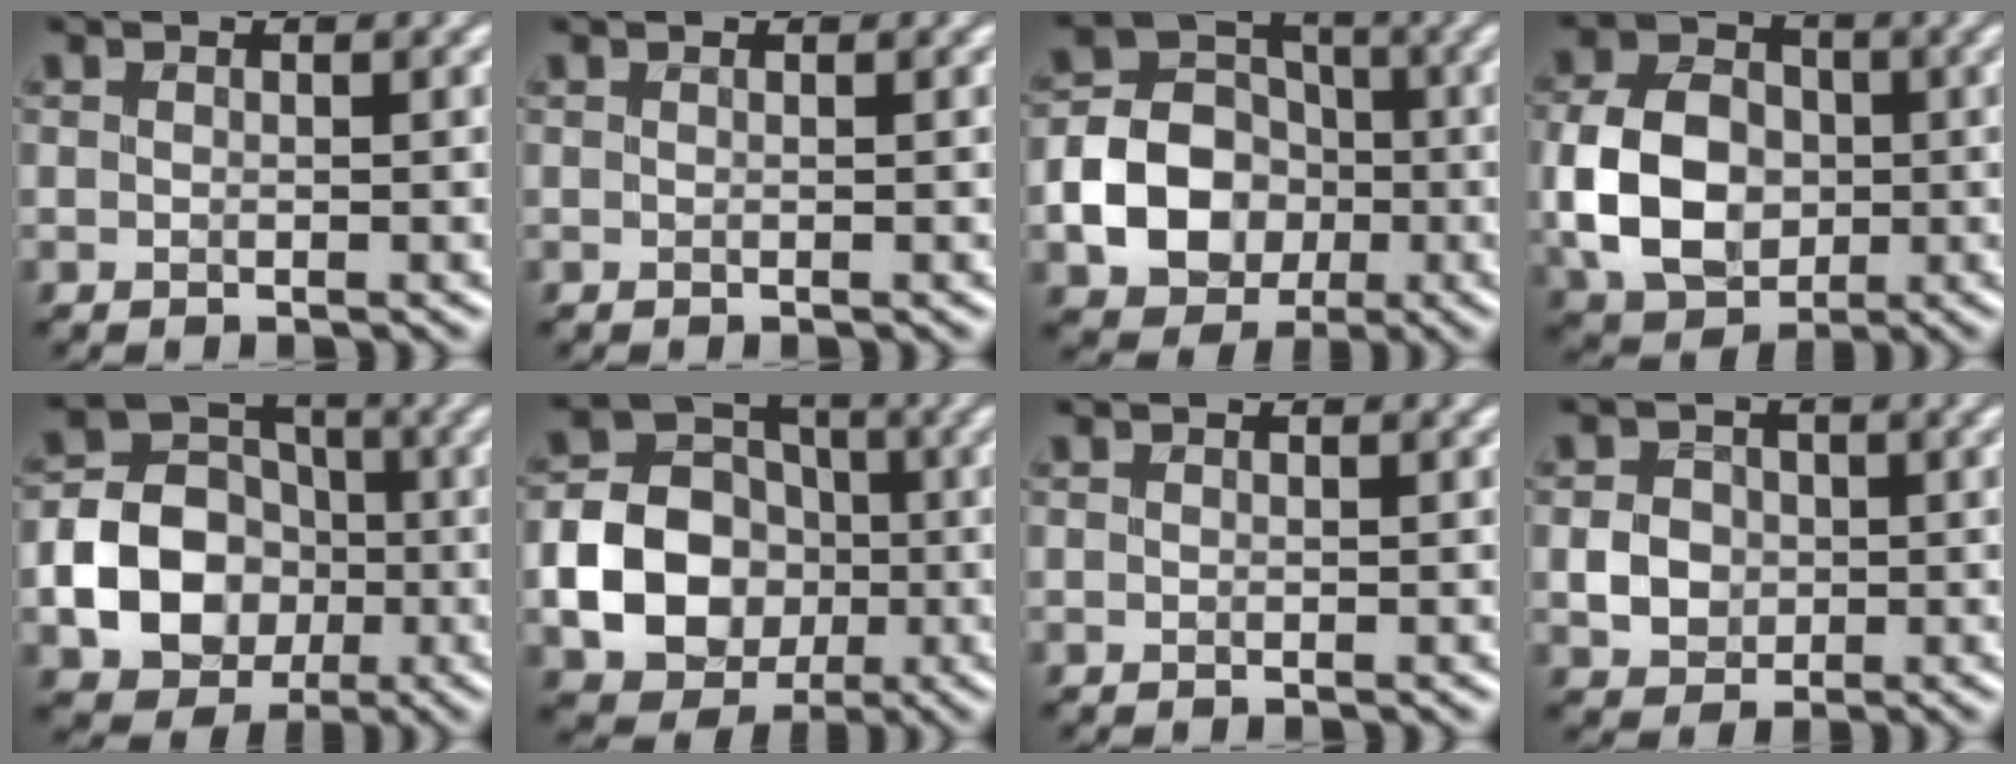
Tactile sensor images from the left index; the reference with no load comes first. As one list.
[{"total": 0.0}, {"total": 8.0, "force": [-2.2, 6.4, 4.4], "torque": [-0.067, 0.001, -0.050]}, {"total": 8.3, "force": [-1.0, 6.3, 5.3], "torque": [-0.115, 0.005, -0.024]}, {"total": 8.9, "force": [-2.2, 7.2, 4.8], "torque": [-0.073, -0.004, -0.056]}, {"total": 10.5, "force": [-2.2, 8.8, 5.2], "torque": [-0.078, -0.021, -0.062]}, {"total": 0.0}, {"total": 2.7, "force": [-0.4, 2.4, 1.2], "torque": [-0.020, 0.001, -0.008]}]